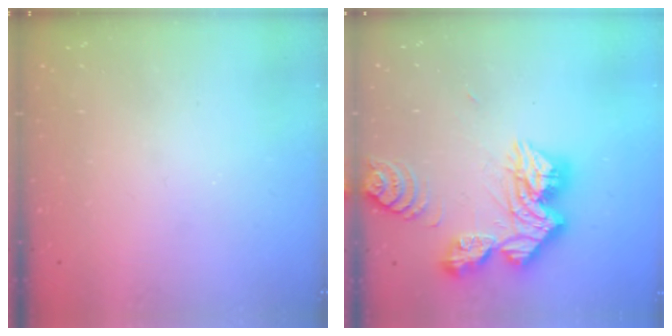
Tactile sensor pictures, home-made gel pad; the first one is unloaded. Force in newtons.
{"total": 19.6, "press": 19.5, "slide": 1.9}